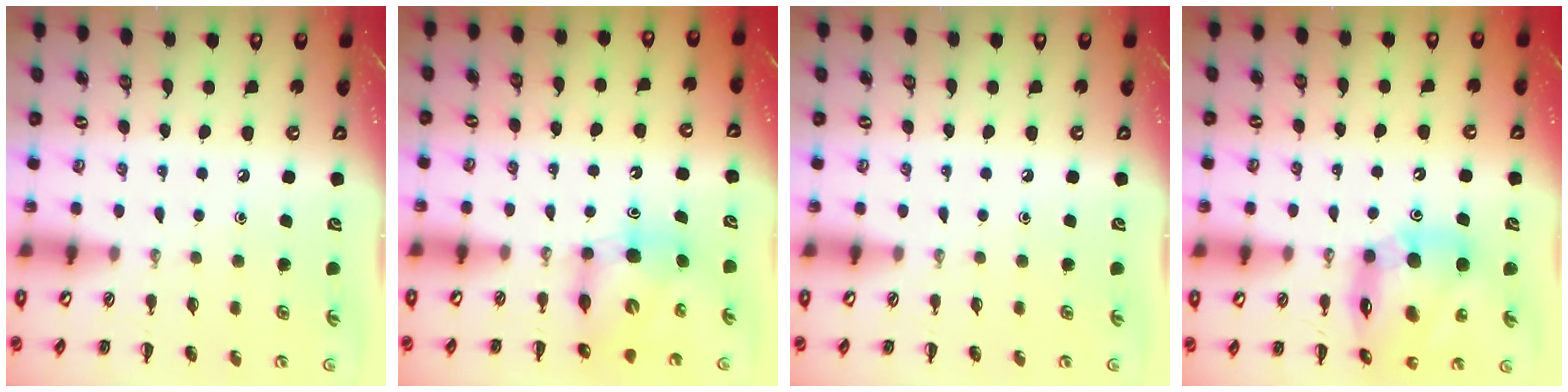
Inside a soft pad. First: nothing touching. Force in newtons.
{"total": 6.6, "press": 6.4, "slide": 1.4}
{"total": 0.0}
{"total": 16.0, "press": 15.5, "slide": 4.2}